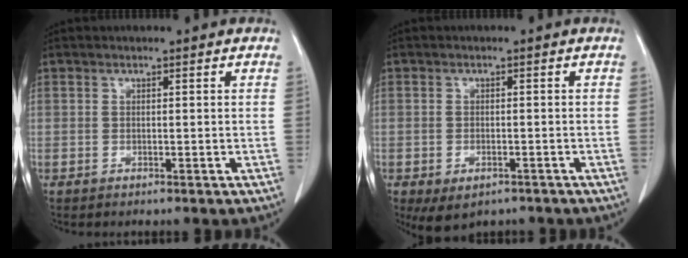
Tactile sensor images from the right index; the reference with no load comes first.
{"total": 4.6, "force": [-2.8, 2.8, 2.4], "torque": [-0.038, -0.006, -0.034]}